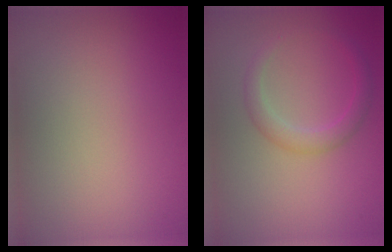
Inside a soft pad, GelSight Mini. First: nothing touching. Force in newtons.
{"total": 2.1, "press": 2.1, "slide": 0.1}